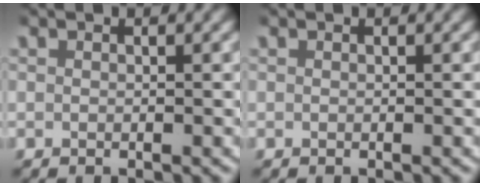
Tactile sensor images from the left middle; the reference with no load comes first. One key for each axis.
{"total": 0.0}